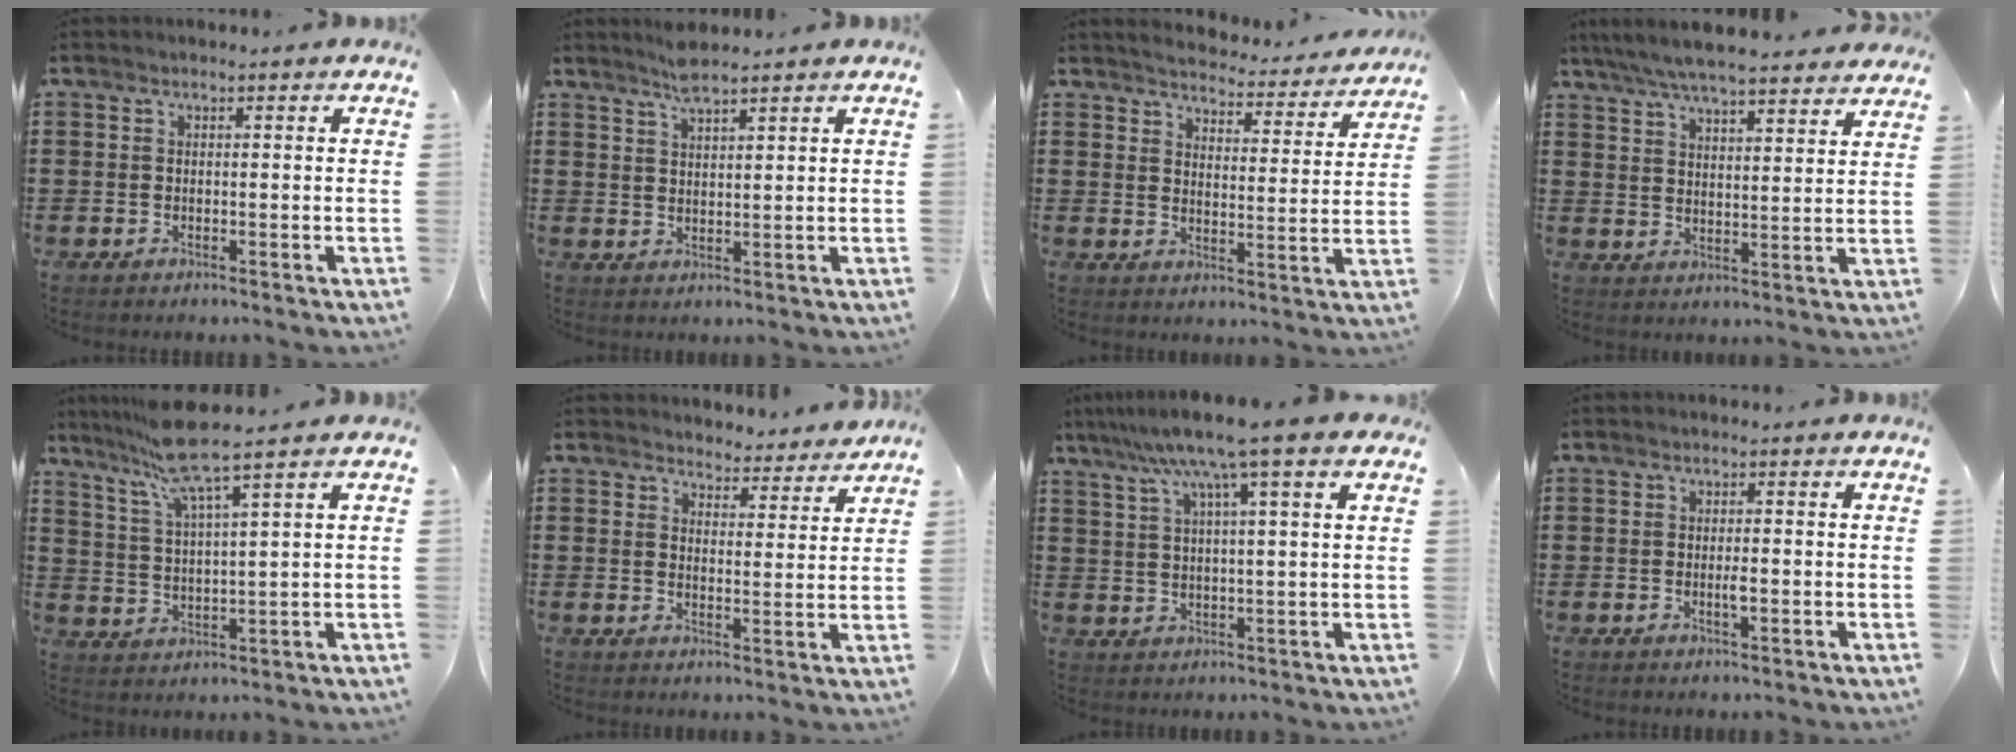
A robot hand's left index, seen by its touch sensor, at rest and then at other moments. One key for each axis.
{"total": 3.3, "fx": 2.8, "fy": 0.3, "fz": 1.6, "tx": -0.037, "ty": -0.002, "tz": 0.052}
{"total": 3.8, "fx": 3.8, "fy": -0.2, "fz": 0.2, "tx": -0.026, "ty": -0.031, "tz": 0.062}
{"total": 6.4, "fx": 6.0, "fy": 0.4, "fz": 2.2, "tx": -0.066, "ty": -0.026, "tz": 0.107}
{"total": 7.9, "fx": 6.1, "fy": -0.5, "fz": 5.0, "tx": -0.116, "ty": -0.021, "tz": 0.107}
{"total": 4.2, "fx": 4.1, "fy": 0.7, "fz": 0.2, "tx": -0.015, "ty": -0.022, "tz": 0.073}
{"total": 9.1, "fx": 5.9, "fy": 0.2, "fz": 7.0, "tx": -0.152, "ty": -0.014, "tz": 0.099}
{"total": 1.5, "fx": -0.2, "fy": 0.3, "fz": 1.5, "tx": -0.029, "ty": 0.001, "tz": -0.003}